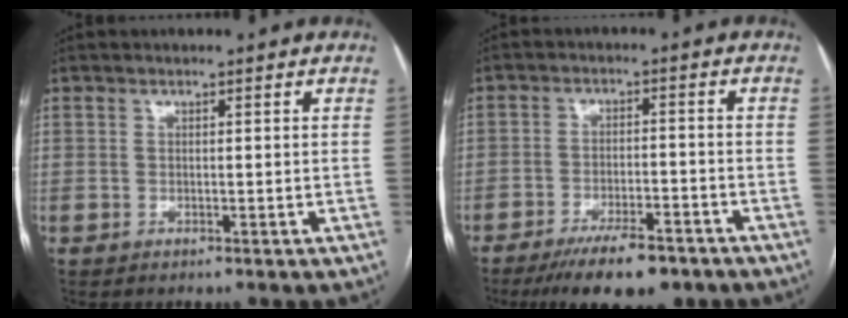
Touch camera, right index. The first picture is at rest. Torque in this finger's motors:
{"motor_torque": [0.17, -0.01, -0.20, -0.04]}